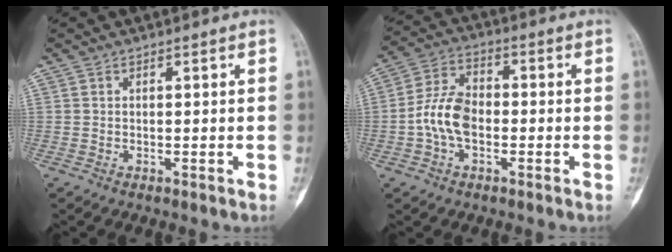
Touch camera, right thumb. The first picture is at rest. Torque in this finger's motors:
{"motor_torque": [1.09, 0.91, 0.63, -0.69, 0.20]}